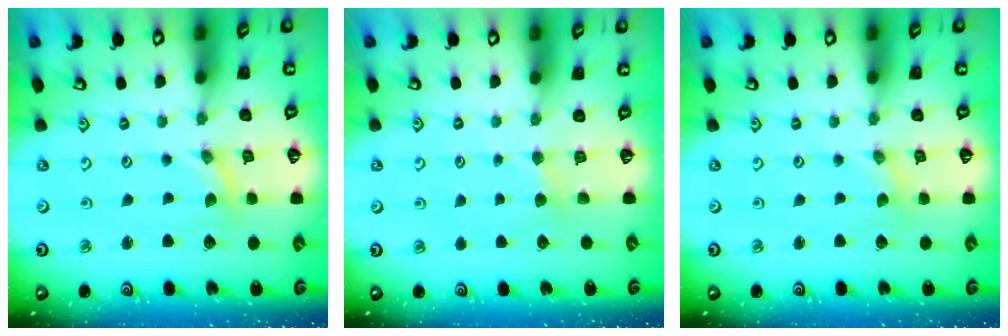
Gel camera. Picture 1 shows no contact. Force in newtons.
{"total": 2.9, "press": 2.9, "slide": 0.3}
{"total": 0.0}